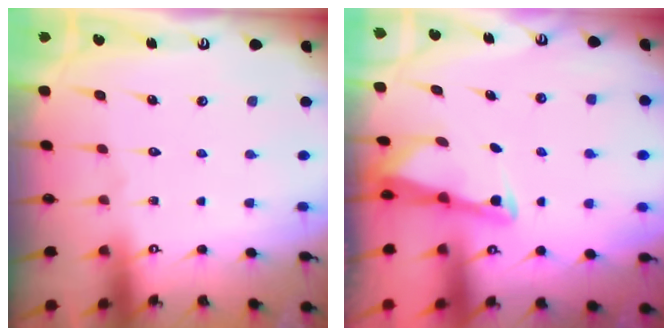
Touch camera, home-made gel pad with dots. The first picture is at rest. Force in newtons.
{"total": 2.9, "press": 2.9, "slide": 0.2}